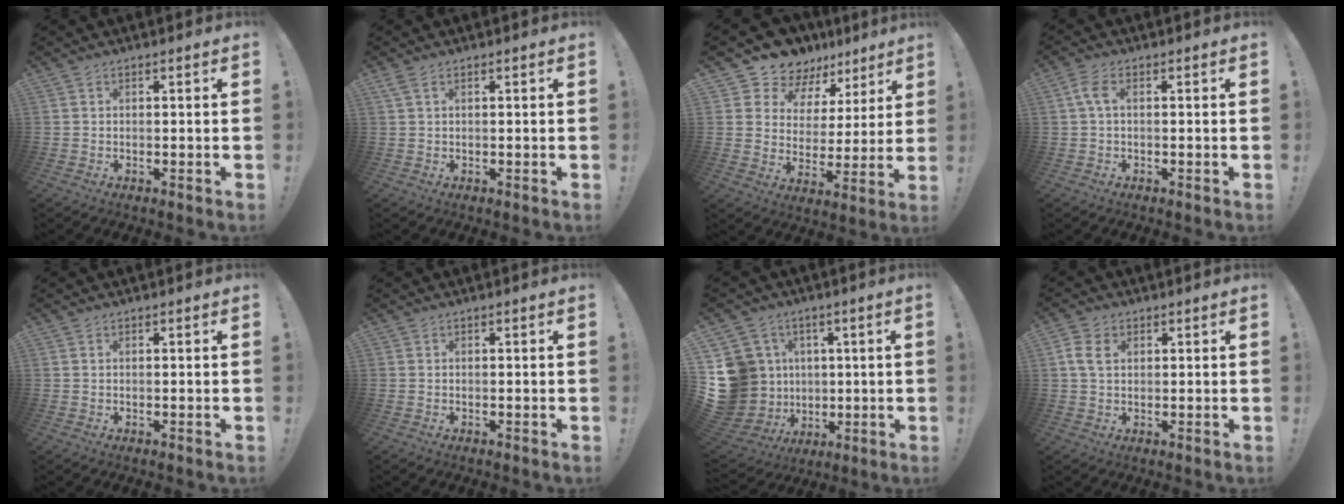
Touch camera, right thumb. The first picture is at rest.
{"total": 1.8, "force": [0.9, 0.6, 1.5], "torque": [-0.035, 0.003, 0.017]}
{"total": 11.1, "force": [9.5, 5.6, 1.2], "torque": [-0.042, -0.083, 0.177]}
{"total": 3.3, "force": [0.4, 1.4, 2.9], "torque": [-0.066, 0.004, 0.007]}
{"total": 0.0}
{"total": 0.0}
{"total": 16.8, "force": [1.2, 15.3, 6.9], "torque": [-0.158, -0.003, 0.058]}
{"total": 5.4, "force": [1.6, 3.7, 3.7], "torque": [-0.074, 0.008, 0.032]}